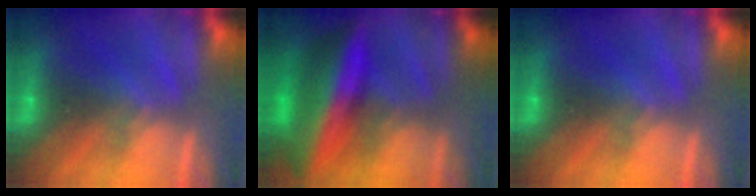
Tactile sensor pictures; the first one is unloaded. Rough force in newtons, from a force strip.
{"total": 6.1}
{"total": 0.0}